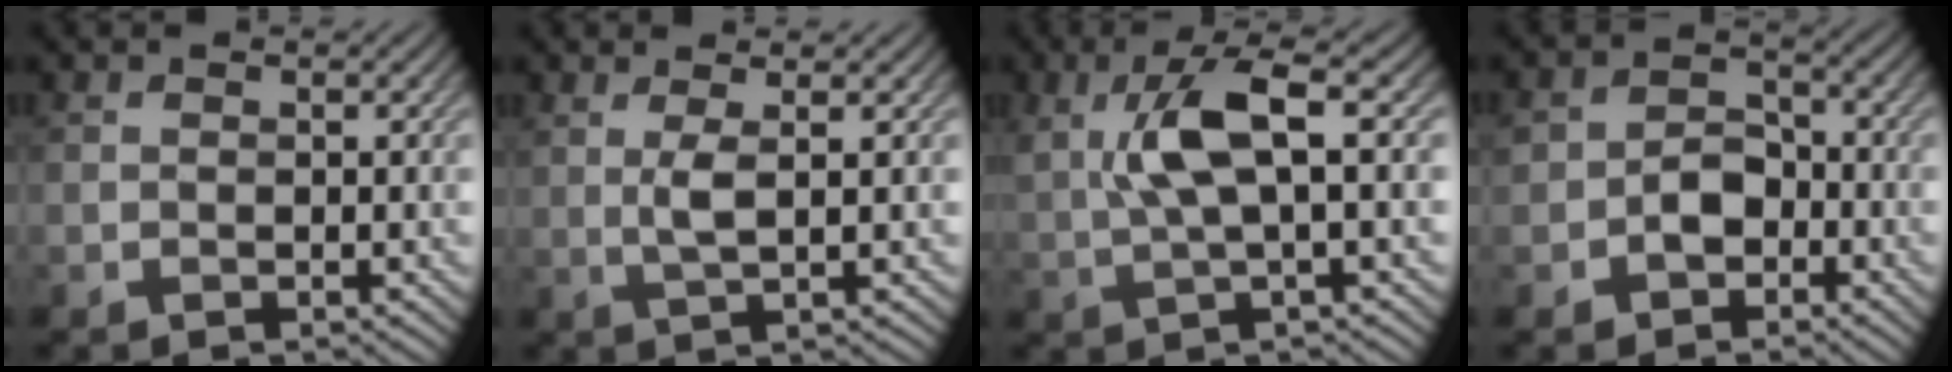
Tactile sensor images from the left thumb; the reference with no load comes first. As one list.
[{"total": 2.3, "force": [1.1, 0.1, 2.0], "torque": [-0.040, 0.006, 0.020]}, {"total": 6.4, "force": [1.8, 1.5, 5.9], "torque": [-0.128, 0.014, 0.032]}, {"total": 3.7, "force": [-1.5, 2.8, 1.8], "torque": [-0.026, 0.009, -0.036]}]